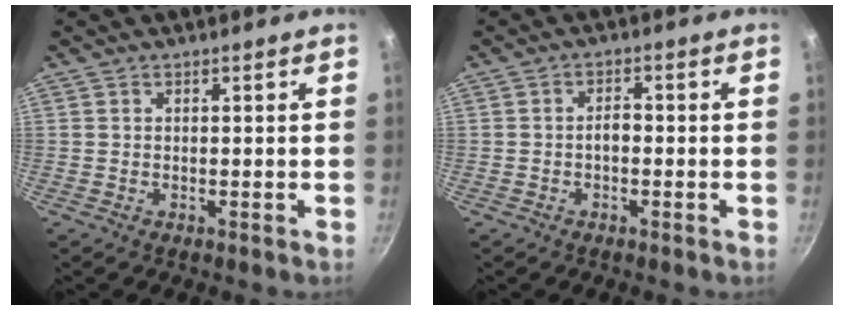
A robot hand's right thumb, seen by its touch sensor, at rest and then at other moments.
{"total": 2.2, "force": [-0.6, 1.3, 1.7], "torque": [-0.020, 0.012, -0.012]}